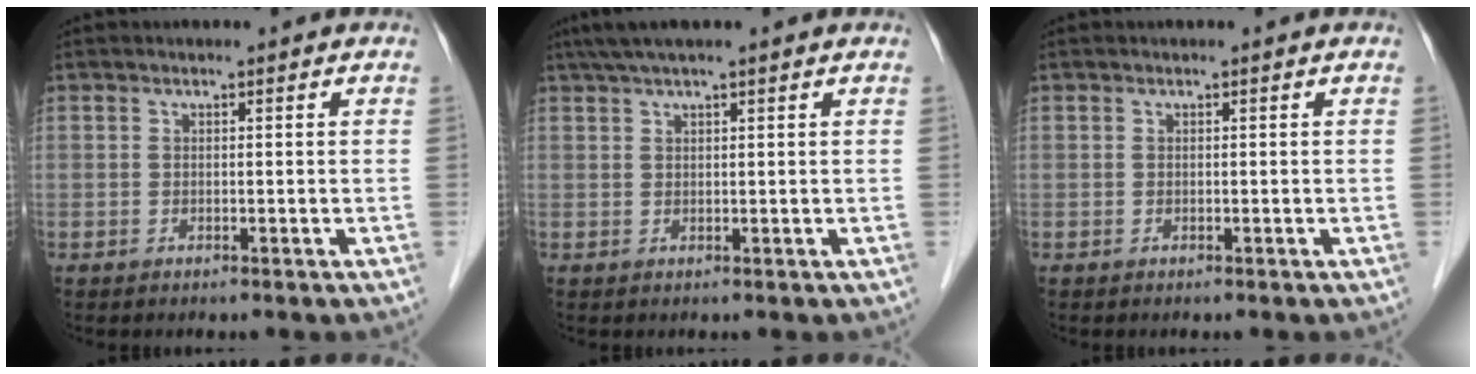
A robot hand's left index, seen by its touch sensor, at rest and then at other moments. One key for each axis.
{"total": 5.5, "fx": 4.3, "fy": 0.0, "fz": 3.3, "tx": -0.055, "ty": 0.039, "tz": 0.073}
{"total": 0.0}